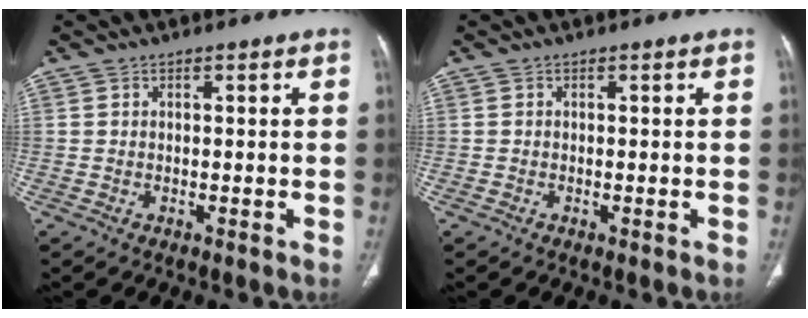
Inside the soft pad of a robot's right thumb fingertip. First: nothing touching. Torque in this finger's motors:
{"motor_torque": [0.10, 0.43, 0.02, 0.24, 0.05]}